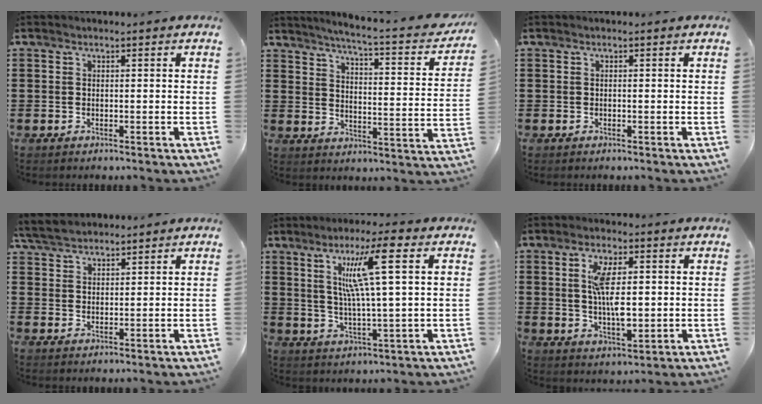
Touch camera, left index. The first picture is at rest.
{"total": 4.2, "force": [3.4, -0.7, 2.4], "torque": [-0.065, -0.034, 0.047]}
{"total": 0.0}
{"total": 4.1, "force": [3.8, 1.1, 1.2], "torque": [-0.035, -0.001, 0.070]}
{"total": 10.8, "force": [4.3, 0.6, 9.9], "torque": [-0.198, 0.005, 0.064]}
{"total": 8.0, "force": [1.0, 3.4, 7.2], "torque": [-0.131, 0.003, 0.012]}